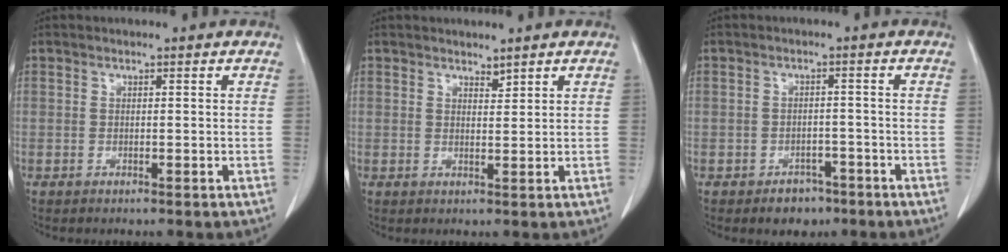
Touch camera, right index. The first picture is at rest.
{"total": 1.2, "force": [1.1, 0.2, 0.3], "torque": [-0.006, -0.006, 0.020]}
{"total": 4.0, "force": [-2.7, 2.6, 1.4], "torque": [-0.016, 0.007, -0.032]}